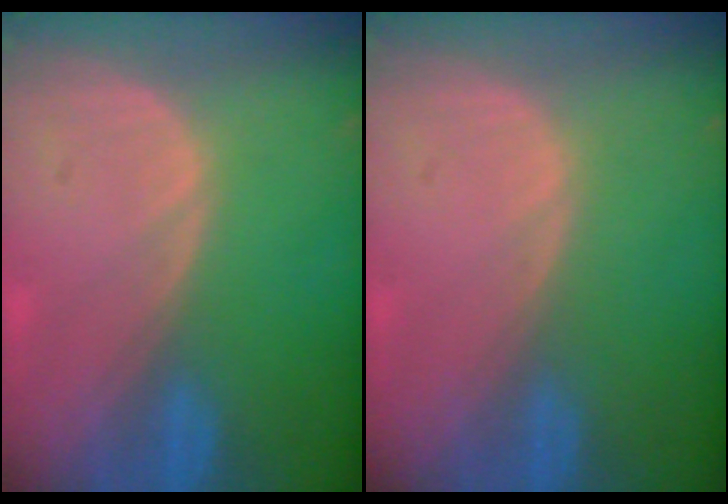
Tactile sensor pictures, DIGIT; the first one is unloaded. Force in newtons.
{"total": 0.0}